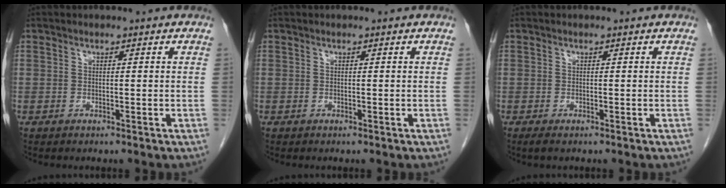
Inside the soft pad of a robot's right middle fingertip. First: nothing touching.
{"total": 0.0}
{"total": 1.0, "force": [-0.7, 0.3, 0.7], "torque": [-0.013, -0.002, -0.009]}